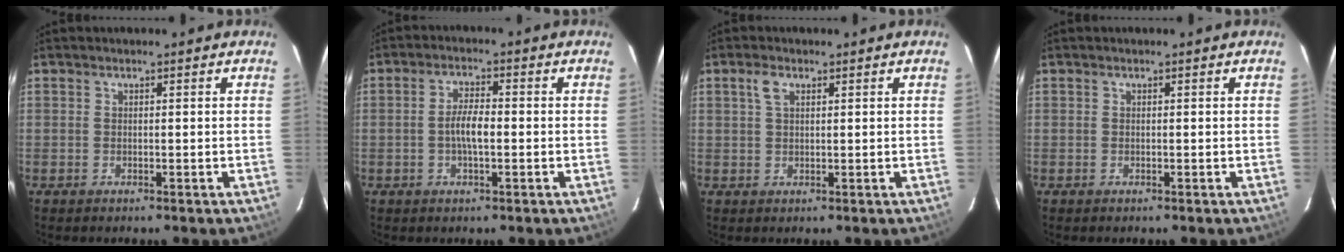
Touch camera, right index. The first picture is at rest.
{"total": 4.3, "force": [-0.8, 1.2, 4.1], "torque": [-0.080, 0.006, -0.015]}
{"total": 2.5, "force": [1.2, 1.3, 1.8], "torque": [-0.037, 0.006, 0.023]}
{"total": 0.0}